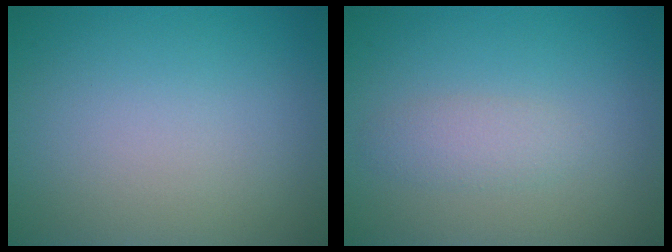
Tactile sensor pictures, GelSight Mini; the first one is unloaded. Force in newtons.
{"total": 1.6, "press": 1.6, "slide": 0.0}